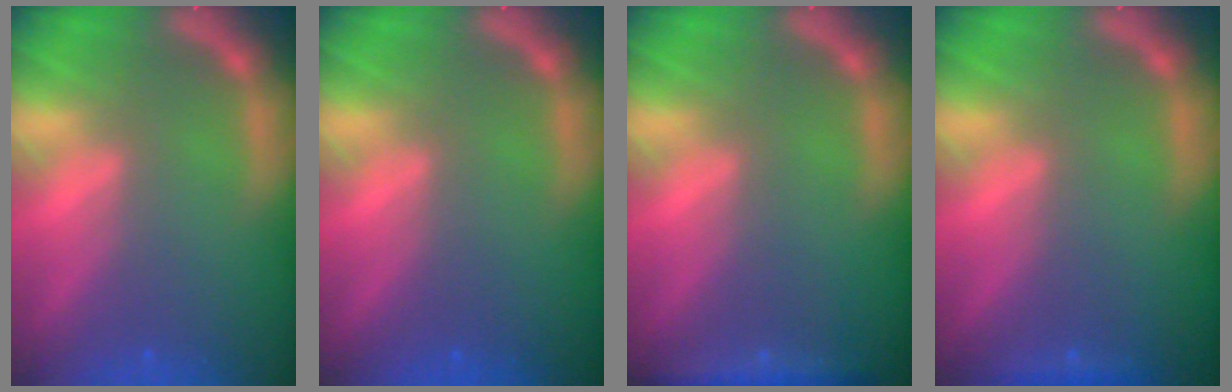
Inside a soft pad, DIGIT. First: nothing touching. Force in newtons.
{"total": 0.0}
{"total": 2.4}
{"total": 0.9}